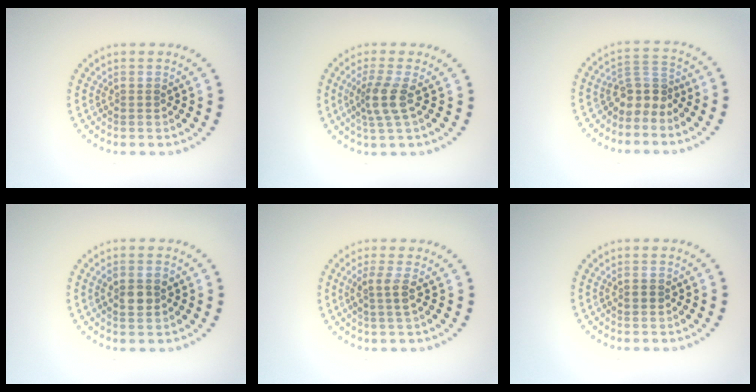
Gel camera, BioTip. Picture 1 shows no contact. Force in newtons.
{"total": 2.7, "press": 2.1, "slide": 1.7}
{"total": 3.0, "press": 2.0, "slide": 2.2}
{"total": 2.4, "press": 2.4, "slide": 0.2}
{"total": 1.9, "press": 1.6, "slide": 1.0}
{"total": 1.1, "press": 1.1, "slide": 0.1}